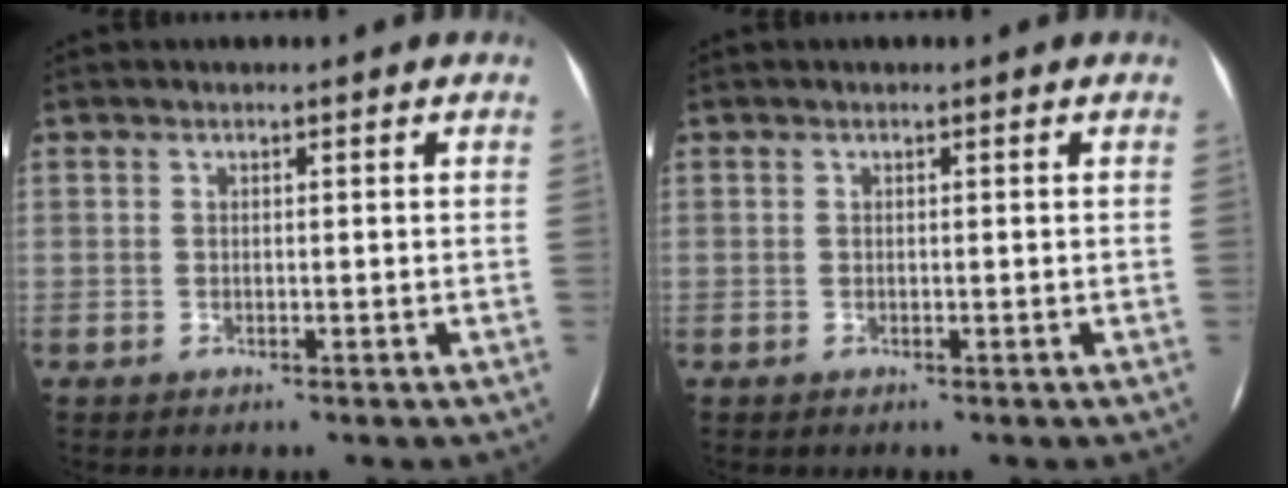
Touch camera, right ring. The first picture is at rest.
{"total": 0.0}